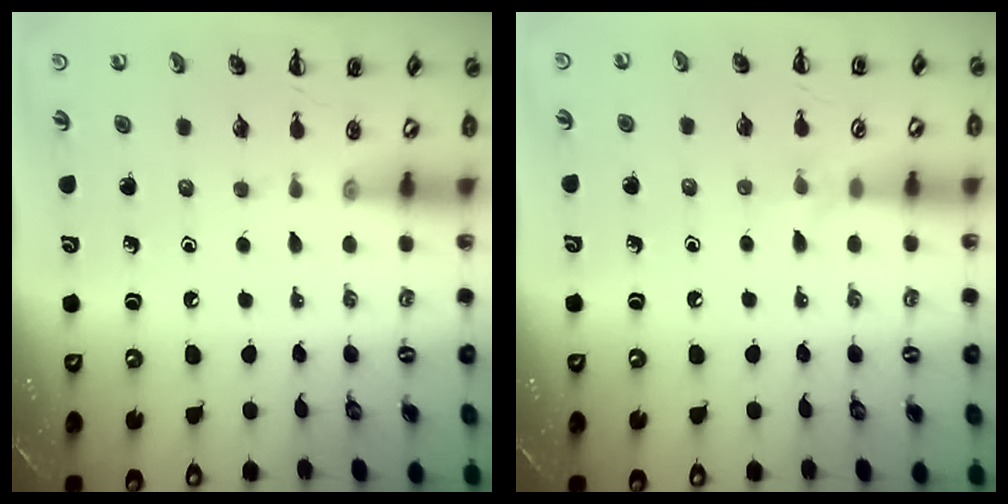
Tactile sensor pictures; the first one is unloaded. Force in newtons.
{"total": 5.3, "press": 5.1, "slide": 1.2}